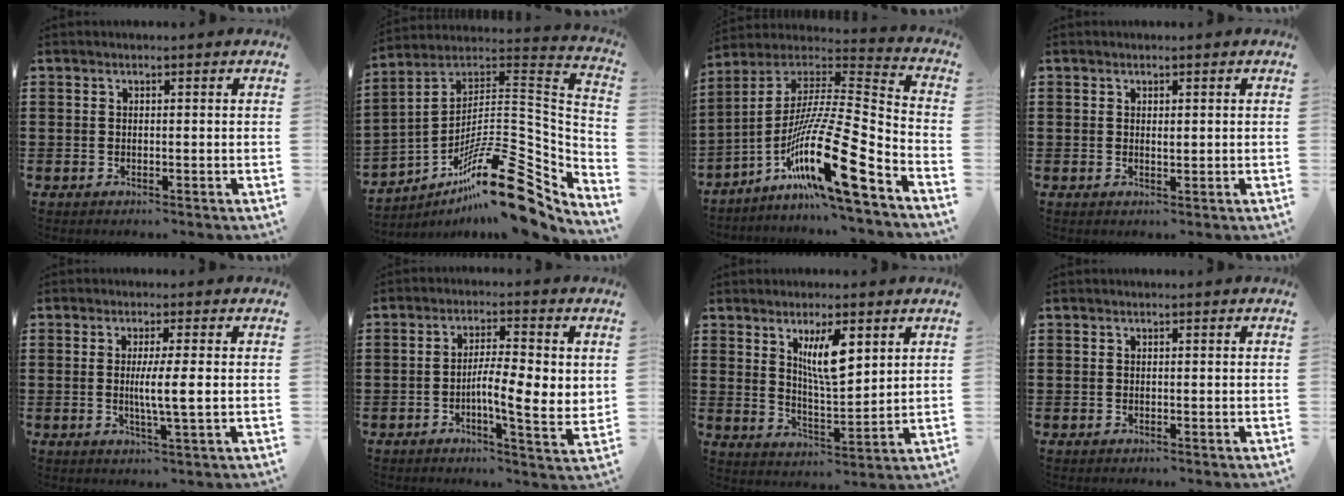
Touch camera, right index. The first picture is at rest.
{"total": 19.1, "force": [-11.3, 5.0, 14.6], "torque": [-0.226, 0.028, -0.200]}
{"total": 18.5, "force": [-10.6, 2.2, 15.1], "torque": [-0.283, 0.003, -0.194]}
{"total": 0.8, "force": [0.3, 0.4, 0.6], "torque": [-0.012, 0.004, 0.005]}
{"total": 4.3, "force": [0.0, -0.1, 4.3], "torque": [-0.077, -0.007, -0.003]}
{"total": 6.7, "force": [-0.5, 1.7, 6.4], "torque": [-0.110, -0.004, -0.013]}
{"total": 7.5, "force": [3.4, 2.2, 6.3], "torque": [-0.115, -0.001, 0.055]}
{"total": 0.0}